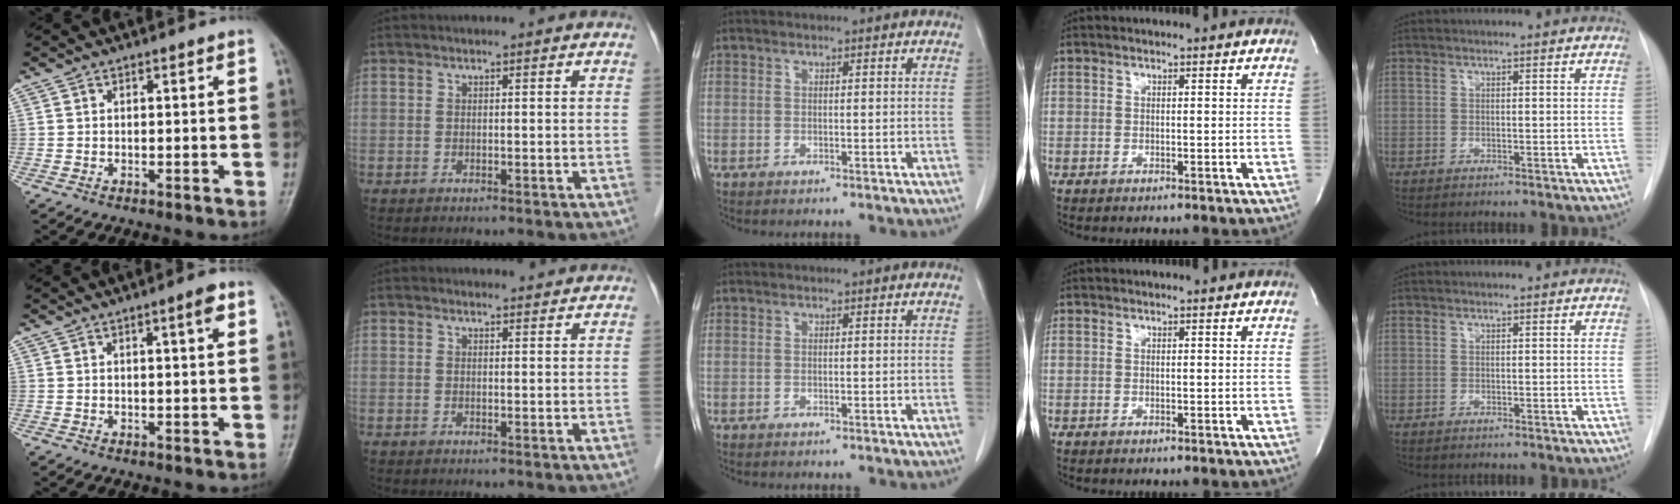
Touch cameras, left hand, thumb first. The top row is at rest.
{"thumb": {"total": 3.1, "force": [1.4, 0.4, 2.7], "torque": [-0.039, -0.004, 0.019]}, "index": {"total": 2.3, "force": [2.2, 0.5, 0.0], "torque": [-0.007, 0.003, 0.025]}}